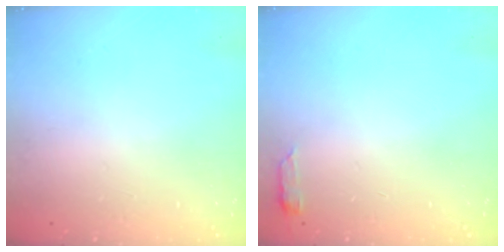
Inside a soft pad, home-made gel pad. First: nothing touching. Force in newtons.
{"total": 2.9, "press": 2.8, "slide": 0.6}